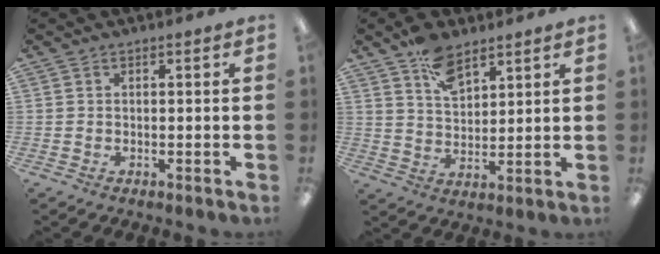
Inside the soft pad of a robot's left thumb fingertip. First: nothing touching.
{"total": 8.8, "force": [5.9, 4.7, 4.5], "torque": [-0.073, -0.027, 0.106]}